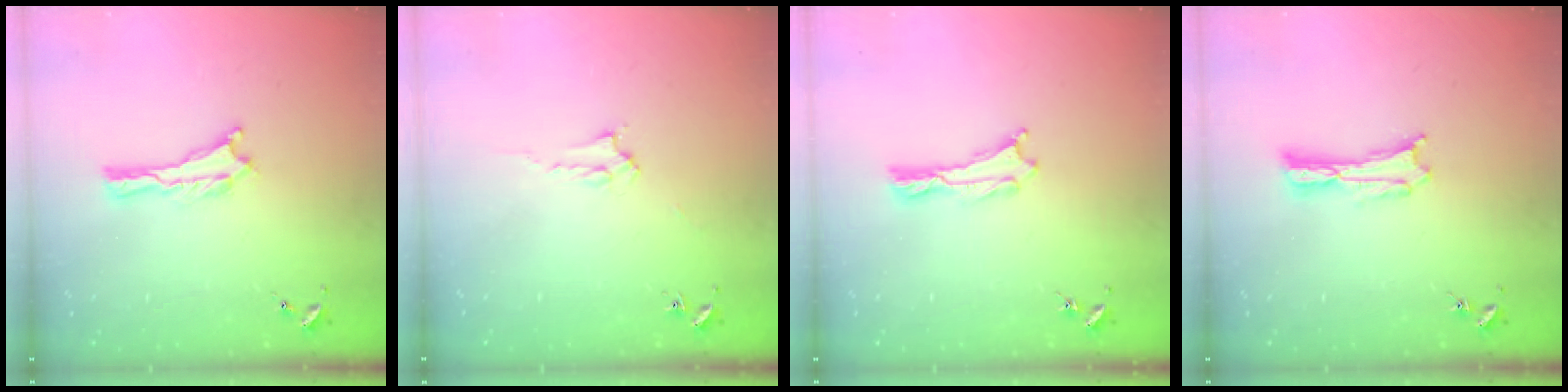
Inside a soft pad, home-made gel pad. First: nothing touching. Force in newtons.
{"total": 2.0, "press": 2.0, "slide": 0.2}
{"total": 0.0}
{"total": 0.5, "press": 0.5, "slide": 0.2}